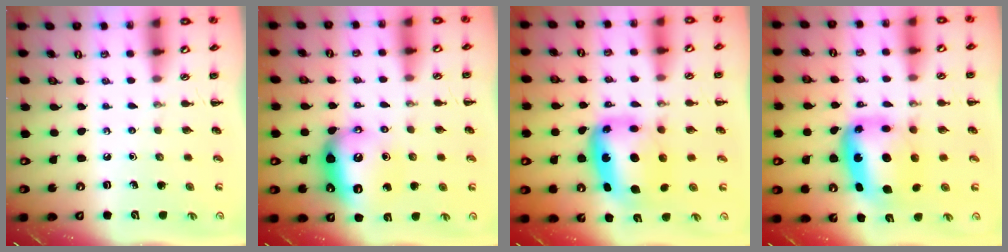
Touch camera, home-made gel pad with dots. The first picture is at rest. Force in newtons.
{"total": 12.0, "press": 11.9, "slide": 1.4}
{"total": 9.9, "press": 9.5, "slide": 2.7}
{"total": 9.9, "press": 9.5, "slide": 2.7}